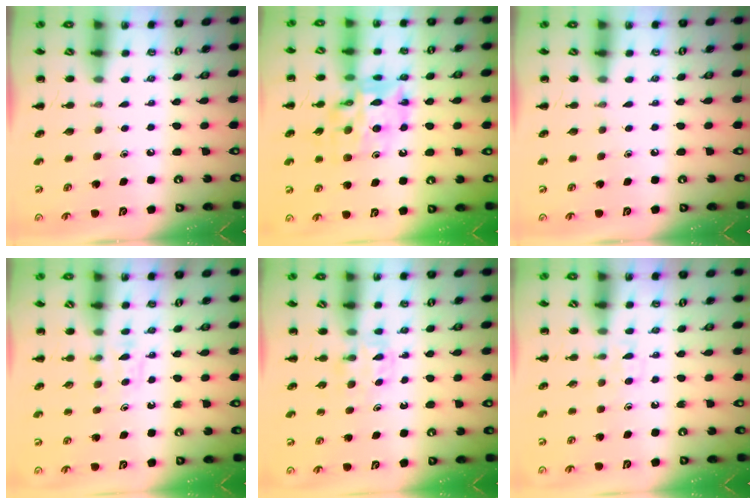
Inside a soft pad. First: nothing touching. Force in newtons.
{"total": 15.4, "press": 14.9, "slide": 3.7}
{"total": 0.0}
{"total": 4.1, "press": 3.8, "slide": 1.5}
{"total": 3.9, "press": 3.7, "slide": 1.3}
{"total": 5.8, "press": 5.6, "slide": 1.6}